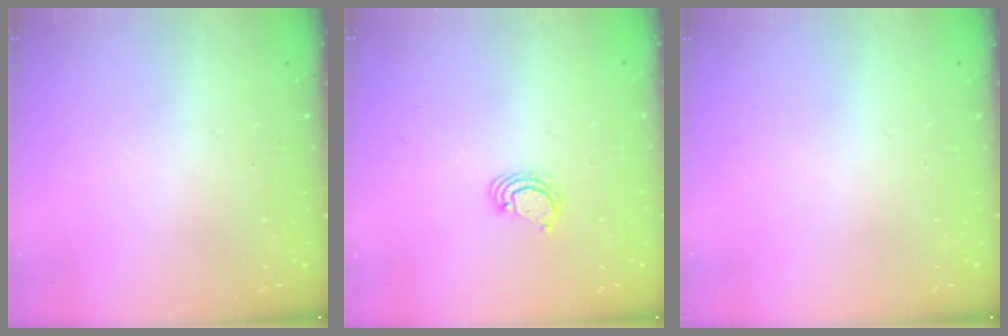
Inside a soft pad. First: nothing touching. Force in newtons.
{"total": 2.5, "press": 2.5, "slide": 0.3}
{"total": 0.0}